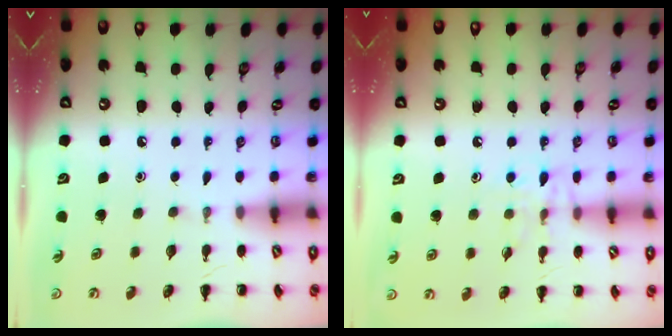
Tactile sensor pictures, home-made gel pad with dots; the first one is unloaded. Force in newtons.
{"total": 8.9, "press": 8.7, "slide": 1.5}